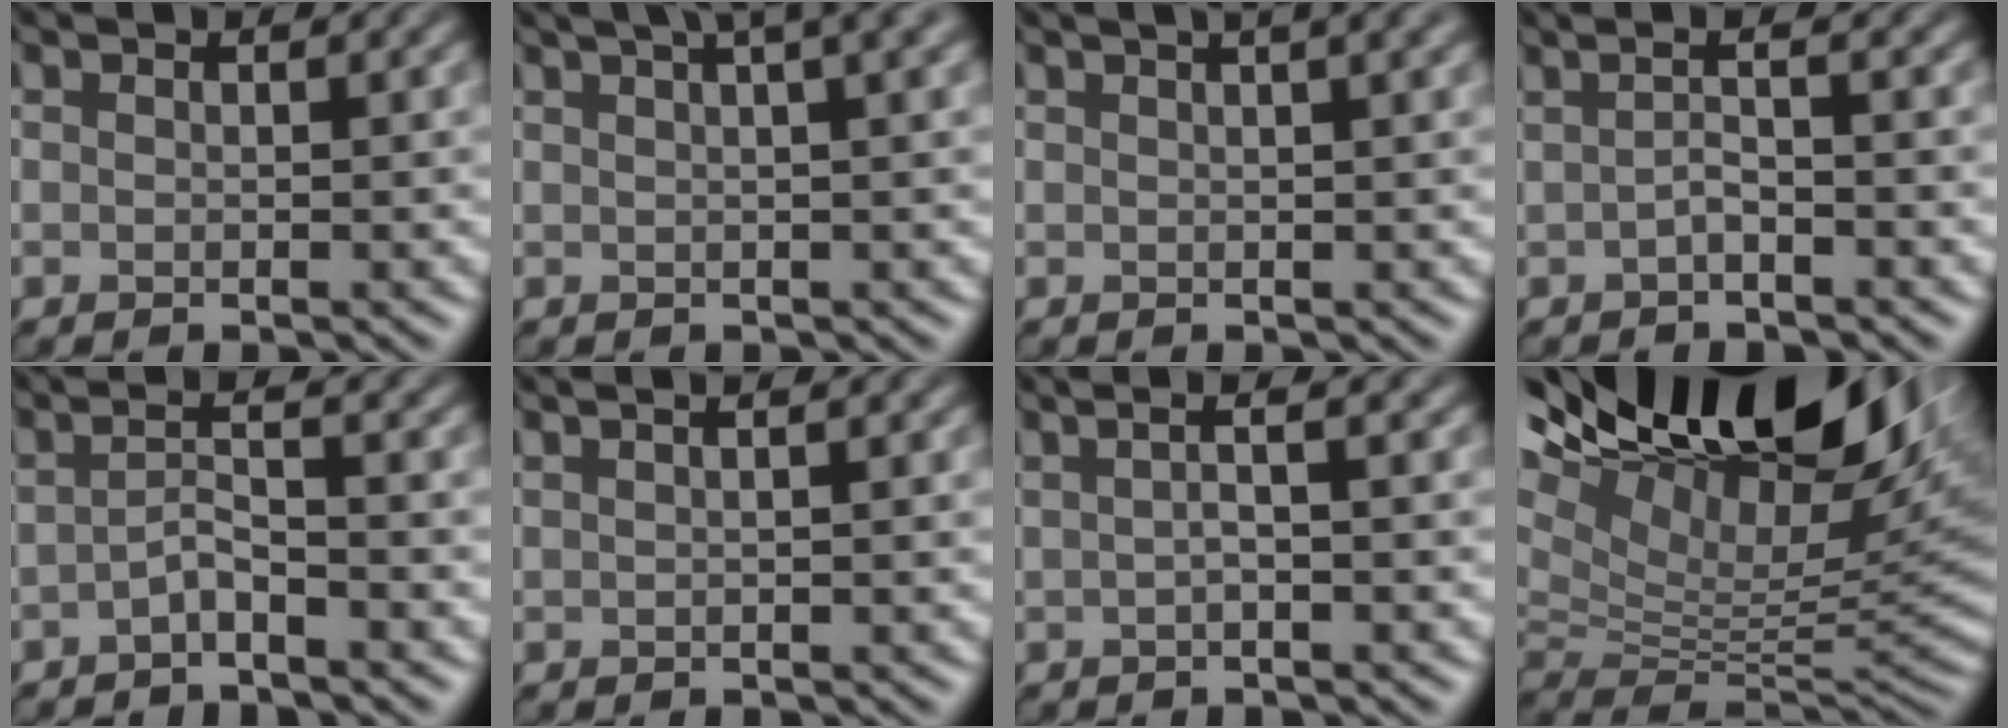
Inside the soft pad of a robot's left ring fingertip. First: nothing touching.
{"total": 6.5, "force": [3.9, 2.0, 4.9], "torque": [-0.039, 0.034, 0.021]}
{"total": 4.5, "force": [2.6, 1.4, 3.4], "torque": [-0.021, 0.025, 0.011]}
{"total": 2.8, "force": [-0.1, 0.8, 2.7], "torque": [-0.024, 0.005, -0.034]}
{"total": 2.4, "force": [-1.4, 0.3, 1.9], "torque": [-0.027, -0.002, -0.034]}
{"total": 3.1, "force": [1.8, 1.0, 2.2], "torque": [0.005, 0.027, -0.011]}
{"total": 4.6, "force": [1.7, 1.8, 3.8], "torque": [-0.033, 0.034, -0.007]}
{"total": 16.9, "force": [8.4, 6.8, 13.0], "torque": [-0.227, 0.044, 0.145]}